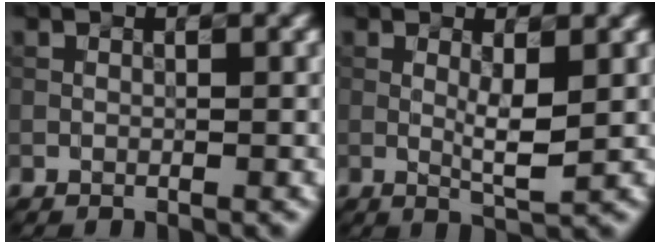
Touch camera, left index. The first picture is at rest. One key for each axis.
{"total": 2.7, "fx": 0.4, "fy": 0.4, "fz": 2.6, "tx": -0.048, "ty": -0.009, "tz": 0.009}